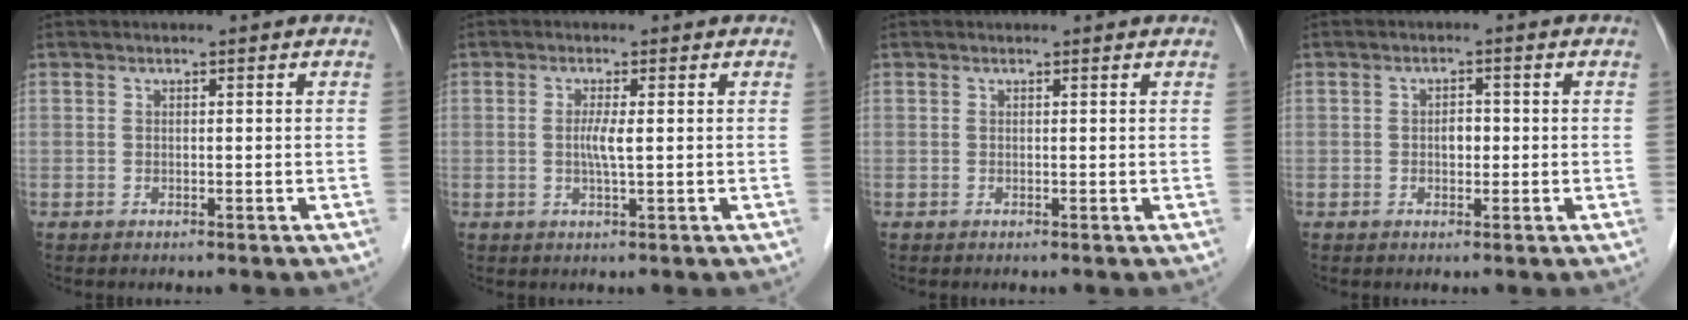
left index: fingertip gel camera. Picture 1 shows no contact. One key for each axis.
{"total": 2.5, "fx": 0.1, "fy": -0.1, "fz": 2.5, "tx": -0.053, "ty": -0.002, "tz": 0.002}
{"total": 0.9, "fx": 0.9, "fy": 0.0, "fz": 0.1, "tx": -0.009, "ty": 0.002, "tz": 0.008}
{"total": 2.0, "fx": -0.1, "fy": 1.2, "fz": 1.5, "tx": -0.024, "ty": 0.005, "tz": -0.002}